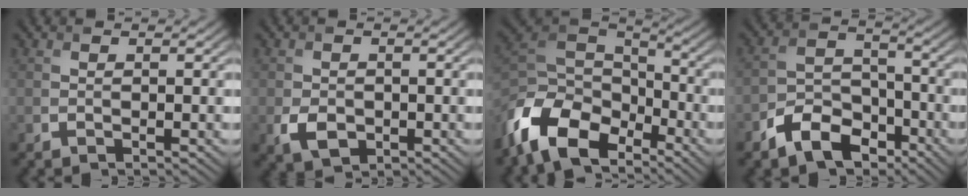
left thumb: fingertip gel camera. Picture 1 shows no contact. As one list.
[{"total": 3.3, "force": [-1.0, 2.4, 1.9], "torque": [-0.045, -0.013, -0.019]}, {"total": 13.2, "force": [-8.0, 7.1, 7.7], "torque": [-0.192, -0.020, -0.164]}, {"total": 8.0, "force": [-5.2, 4.7, 4.0], "torque": [-0.079, -0.002, -0.111]}]